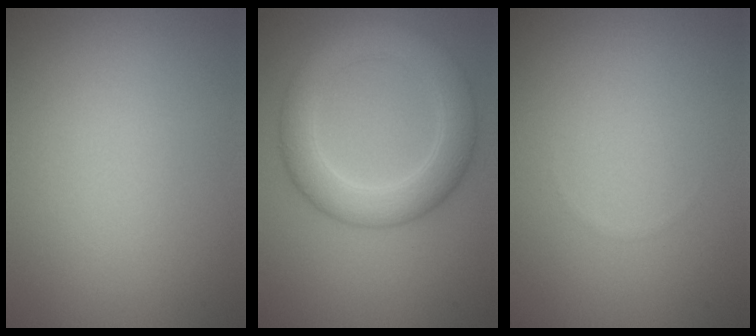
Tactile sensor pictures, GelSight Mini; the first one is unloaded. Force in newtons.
{"total": 5.4, "press": 5.4, "slide": 0.1}
{"total": 0.0}